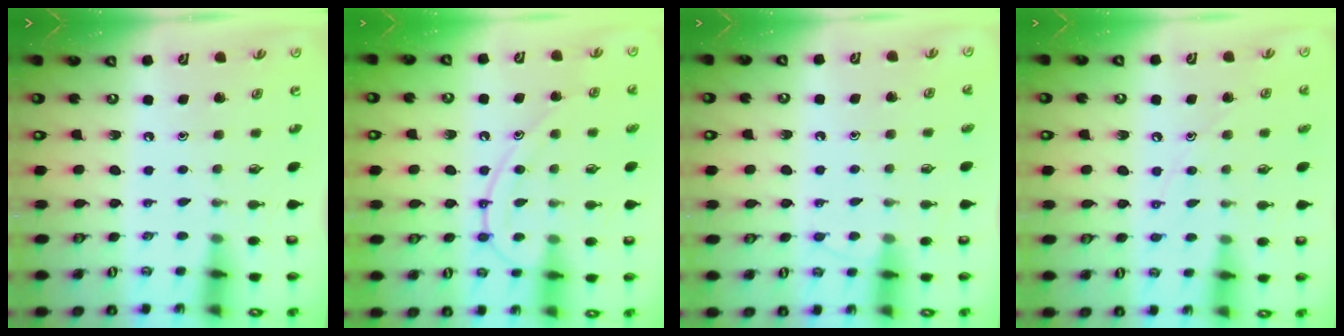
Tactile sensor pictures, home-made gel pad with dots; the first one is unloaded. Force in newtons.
{"total": 14.0, "press": 14.0, "slide": 1.3}
{"total": 7.2, "press": 7.2, "slide": 0.7}
{"total": 7.3, "press": 7.3, "slide": 0.4}